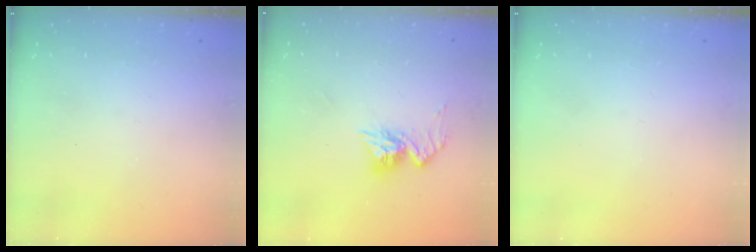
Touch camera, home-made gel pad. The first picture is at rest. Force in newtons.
{"total": 9.3, "press": 9.3, "slide": 0.6}
{"total": 0.0}